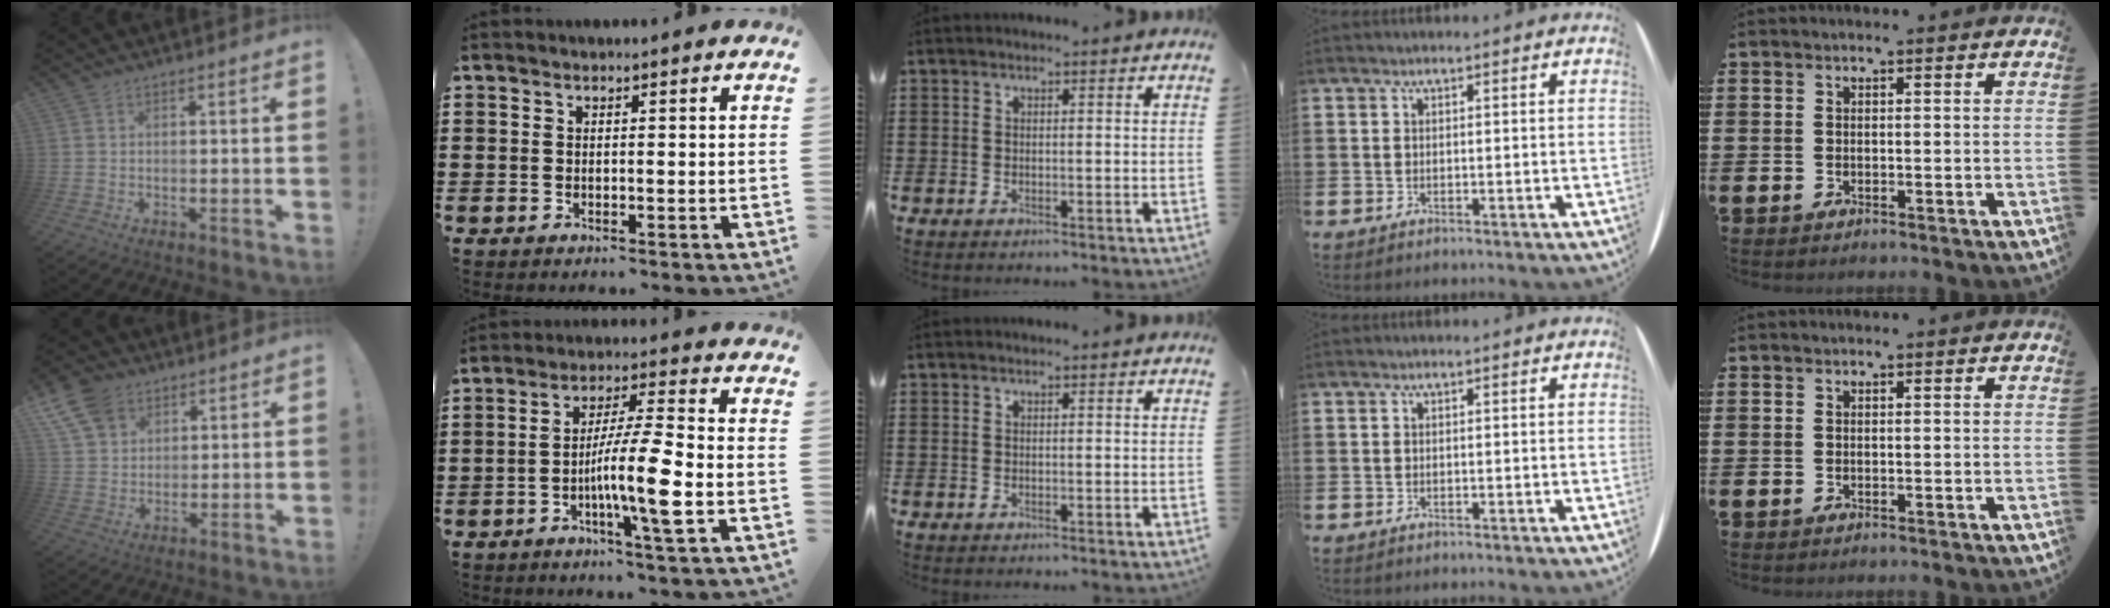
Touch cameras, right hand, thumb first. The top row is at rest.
{"thumb": {"total": 10.7, "force": [6.2, 7.5, 4.3], "torque": [-0.087, -0.028, 0.124]}, "index": {"total": 10.4, "force": [-3.0, 0.7, 9.9], "torque": [-0.192, -0.011, -0.060]}}